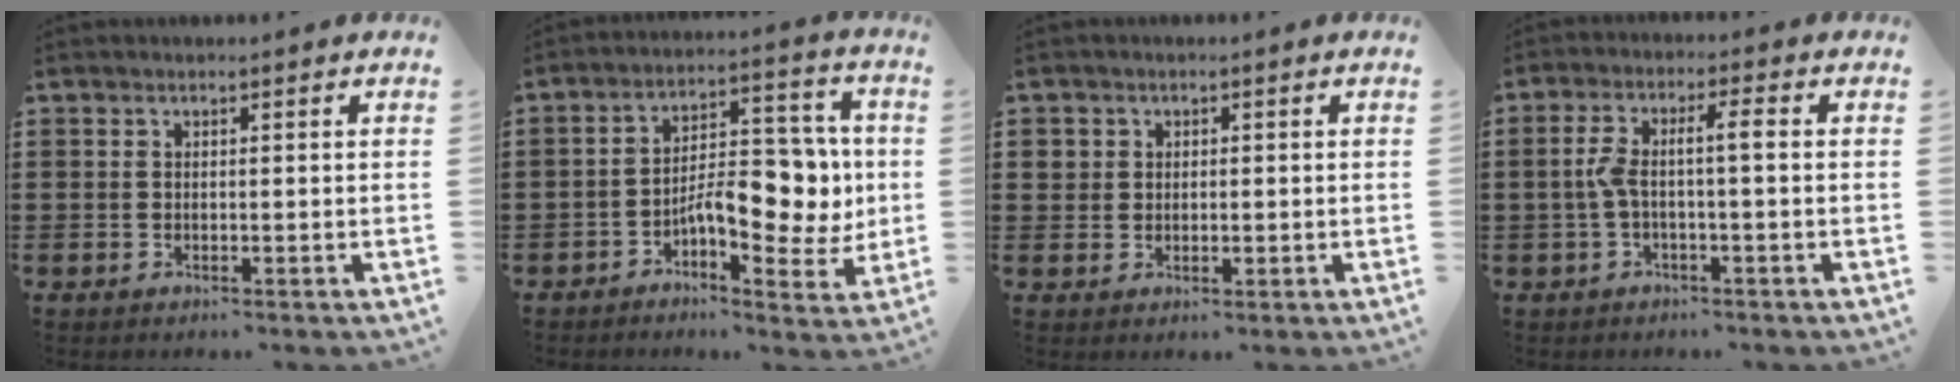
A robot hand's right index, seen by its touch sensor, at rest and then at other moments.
{"total": 9.8, "force": [-1.7, 4.7, 8.4], "torque": [-0.108, -0.001, -0.033]}
{"total": 1.6, "force": [0.5, 1.5, 0.4], "torque": [-0.014, 0.007, 0.007]}
{"total": 4.8, "force": [-0.6, 0.6, 4.7], "torque": [-0.109, -0.007, -0.023]}